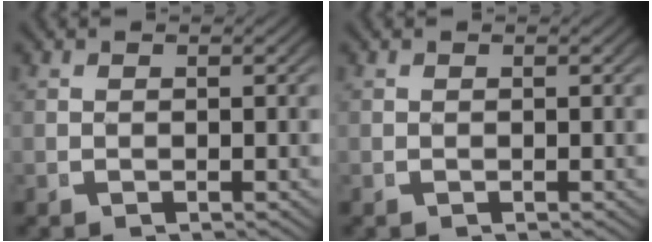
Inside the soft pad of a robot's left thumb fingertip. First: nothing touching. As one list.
[{"total": 0.0}]